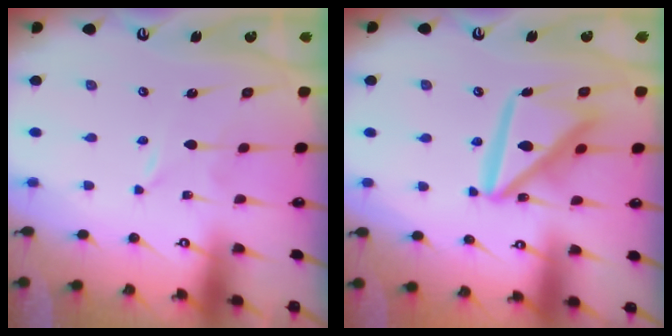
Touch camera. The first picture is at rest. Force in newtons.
{"total": 15.9, "press": 15.8, "slide": 1.6}